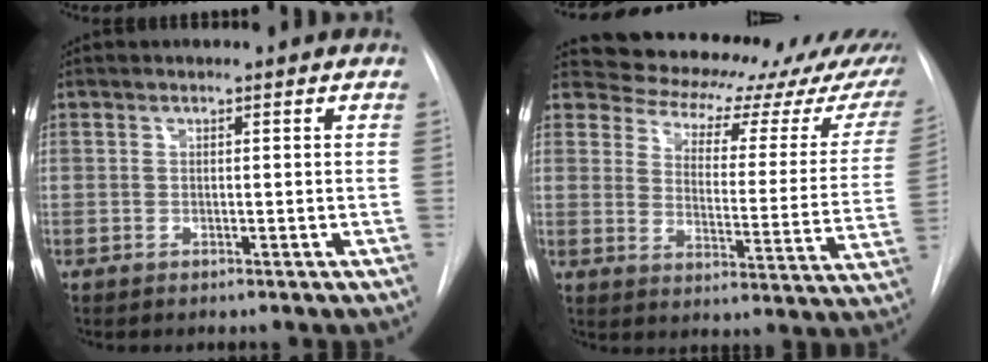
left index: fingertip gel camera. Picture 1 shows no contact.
{"total": 20.3, "force": [18.3, 7.0, 5.2], "torque": [-0.049, -0.052, 0.199]}